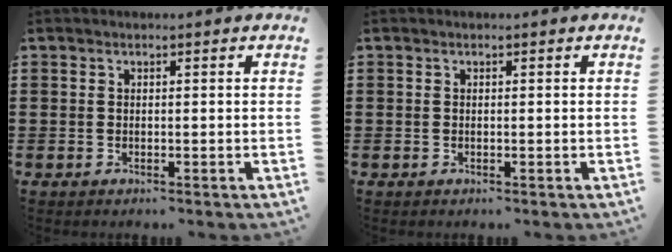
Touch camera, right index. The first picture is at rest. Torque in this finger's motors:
{"motor_torque": [0.12, 0.79, 0.01, 0.01]}